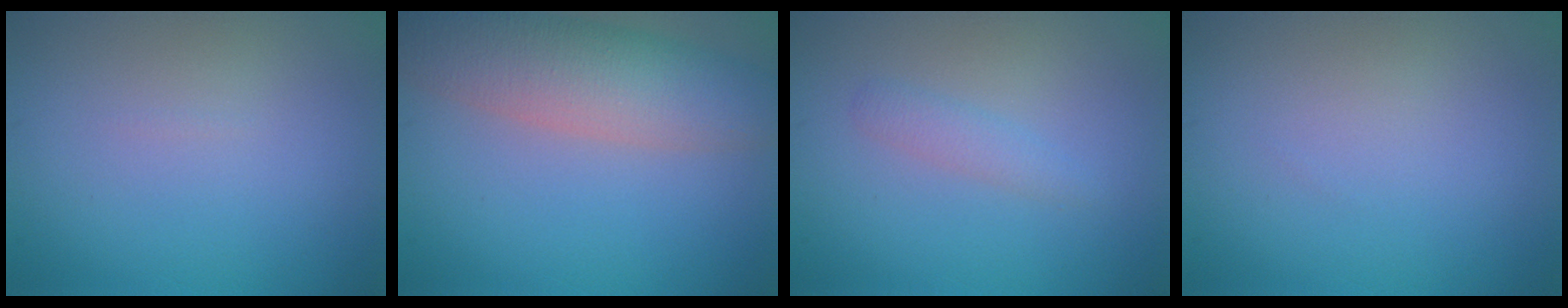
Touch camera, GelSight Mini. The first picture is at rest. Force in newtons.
{"total": 7.1, "press": 7.0, "slide": 0.7}
{"total": 1.4, "press": 1.4, "slide": 0.1}
{"total": 0.0}